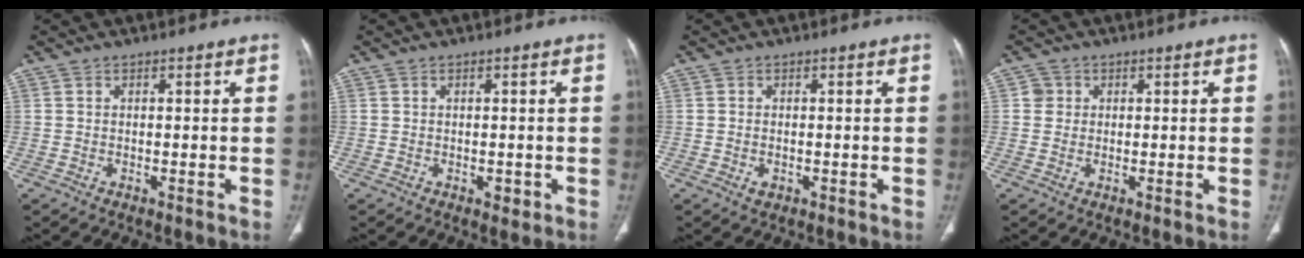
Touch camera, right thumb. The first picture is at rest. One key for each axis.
{"total": 1.6, "fx": -0.4, "fy": 1.0, "fz": 1.2, "tx": -0.008, "ty": -0.001, "tz": -0.002}
{"total": 1.5, "fx": -0.5, "fy": 1.0, "fz": 1.0, "tx": -0.015, "ty": 0.000, "tz": -0.005}
{"total": 2.1, "fx": 0.5, "fy": 2.0, "fz": 0.4, "tx": 0.005, "ty": 0.002, "tz": 0.004}